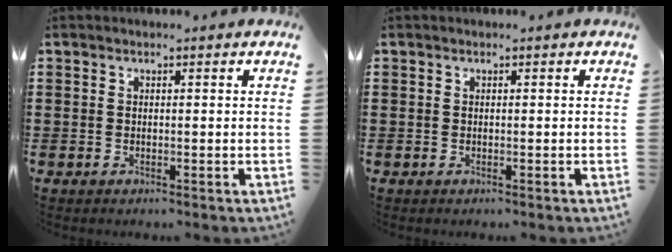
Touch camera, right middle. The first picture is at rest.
{"total": 0.0}